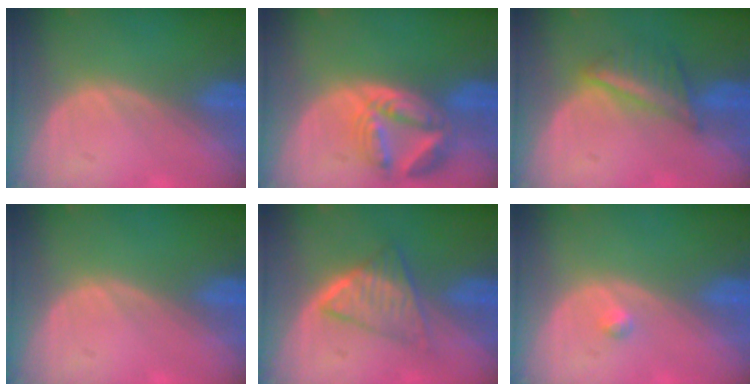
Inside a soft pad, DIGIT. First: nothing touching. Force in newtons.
{"total": 8.2, "press": 7.3, "slide": 3.8}
{"total": 5.3, "press": 5.3, "slide": 0.4}
{"total": 0.0}
{"total": 5.7, "press": 5.5, "slide": 1.6}
{"total": 0.8, "press": 0.8, "slide": 0.1}